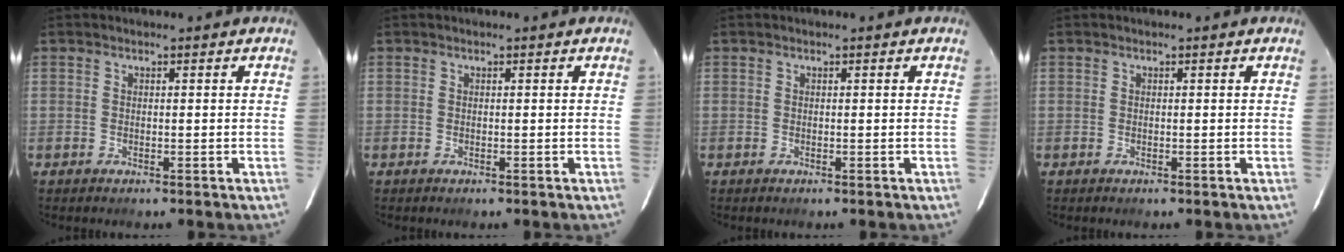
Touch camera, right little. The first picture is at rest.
{"total": 0.0}
{"total": 0.0}
{"total": 0.0}